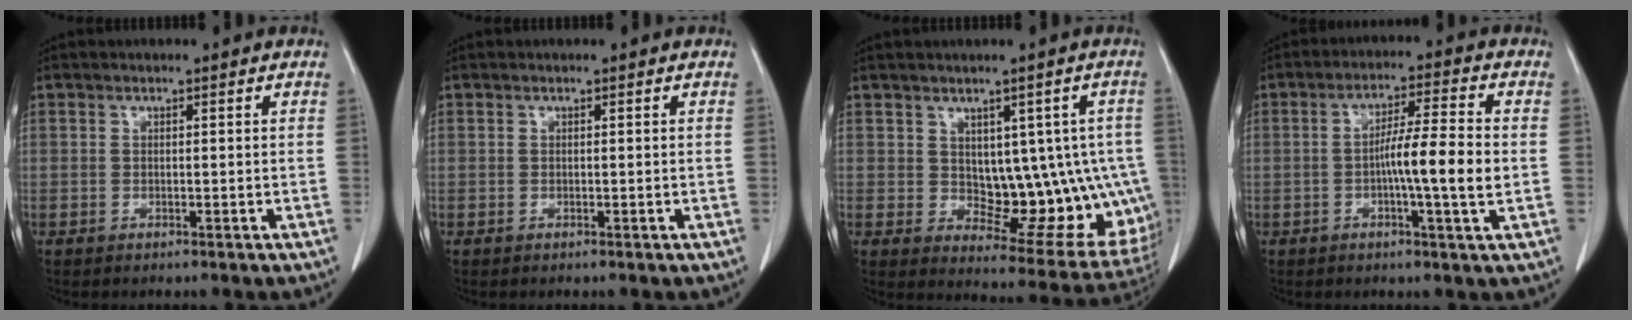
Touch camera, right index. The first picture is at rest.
{"total": 0.0}
{"total": 13.6, "force": [0.3, 7.3, 11.5], "torque": [-0.117, 0.009, 0.025]}
{"total": 8.7, "force": [-1.1, -0.3, 8.7], "torque": [-0.142, 0.000, -0.024]}